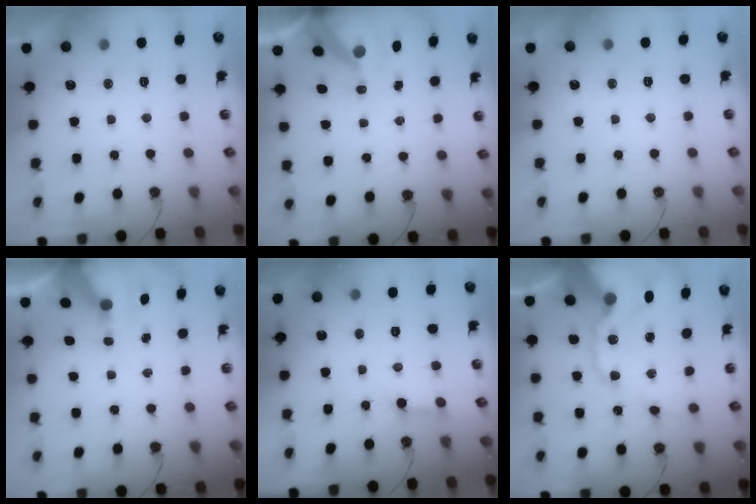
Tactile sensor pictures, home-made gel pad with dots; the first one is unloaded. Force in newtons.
{"total": 8.1, "press": 8.0, "slide": 1.0}
{"total": 0.0}
{"total": 6.8, "press": 6.7, "slide": 0.7}
{"total": 2.5, "press": 2.5, "slide": 0.1}
{"total": 21.3, "press": 21.0, "slide": 3.5}